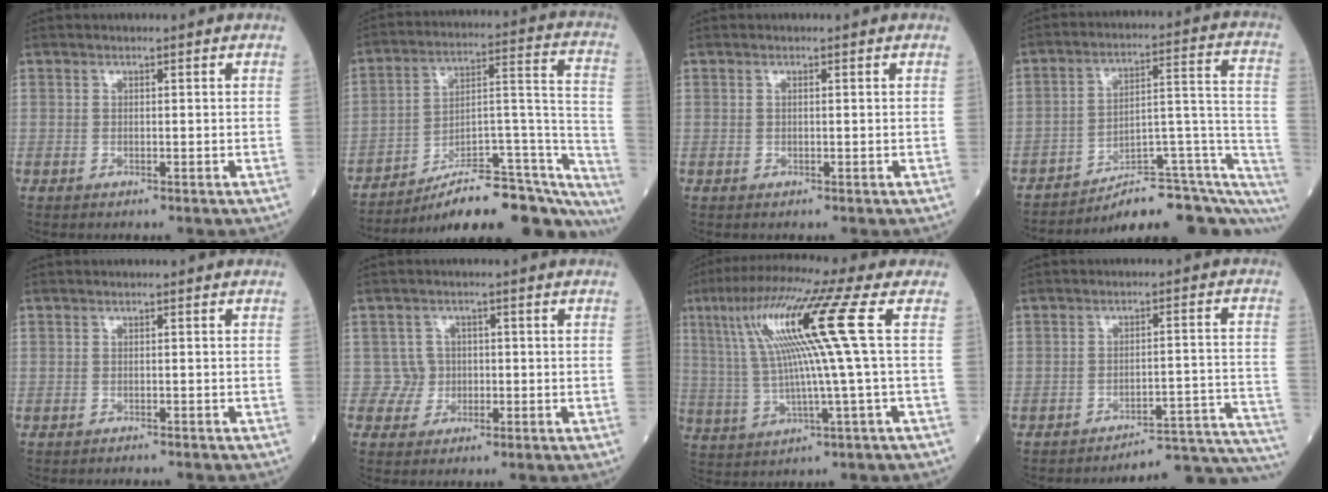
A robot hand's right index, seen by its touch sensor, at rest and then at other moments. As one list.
[{"total": 26.0, "force": [-21.8, 5.5, 13.1], "torque": [-0.106, 0.043, -0.305]}, {"total": 0.0}, {"total": 18.5, "force": [-15.3, 3.5, 9.8], "torque": [-0.055, 0.068, -0.204]}, {"total": 2.5, "force": [-2.4, 0.0, 0.7], "torque": [-0.010, -0.003, -0.028]}, {"total": 2.7, "force": [-0.3, 2.6, -0.4], "torque": [0.021, 0.011, -0.006]}, {"total": 14.0, "force": [3.8, -1.7, 13.4], "torque": [-0.251, 0.028, 0.071]}, {"total": 15.5, "force": [-15.4, -1.3, 1.2], "torque": [0.031, 0.029, -0.187]}]